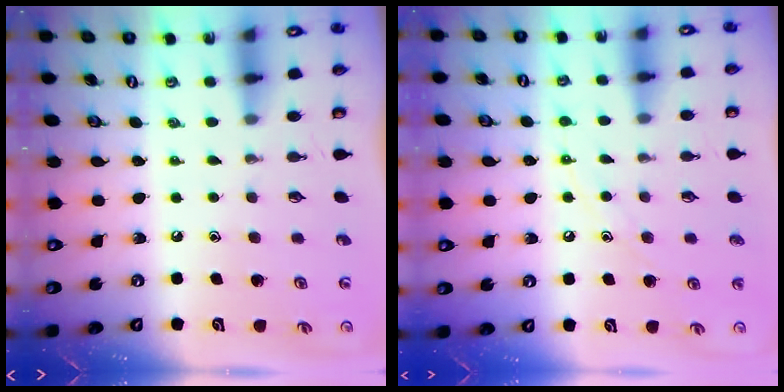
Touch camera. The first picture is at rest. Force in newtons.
{"total": 8.1, "press": 8.1, "slide": 0.7}